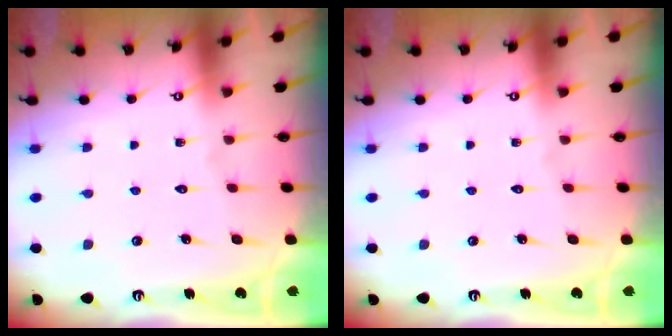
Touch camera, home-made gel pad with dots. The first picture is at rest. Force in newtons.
{"total": 0.0}